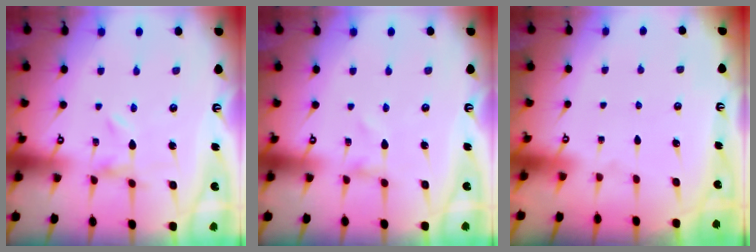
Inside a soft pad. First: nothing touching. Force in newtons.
{"total": 0.9, "press": 0.9, "slide": 0.1}
{"total": 1.8, "press": 1.8, "slide": 0.2}